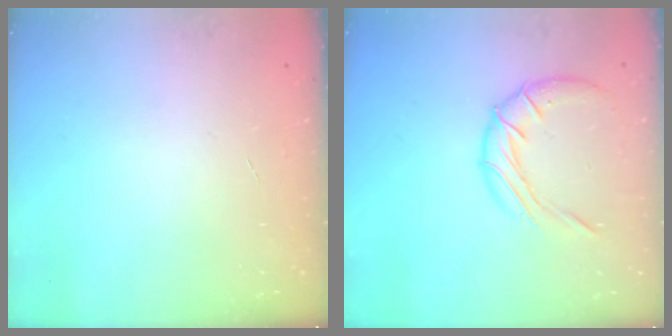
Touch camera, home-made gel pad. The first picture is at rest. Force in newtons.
{"total": 10.6, "press": 10.6, "slide": 1.0}